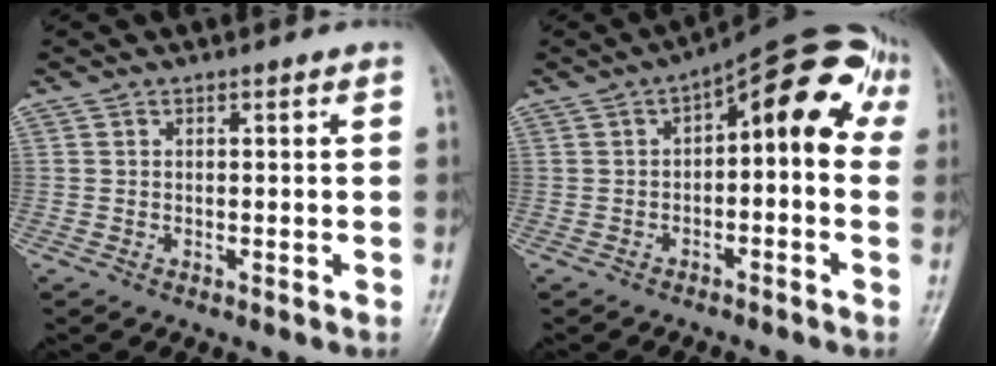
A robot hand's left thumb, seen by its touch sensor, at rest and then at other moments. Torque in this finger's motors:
{"motor_torque": [-0.12, 1.24, 0.80, 0.53, 0.13]}